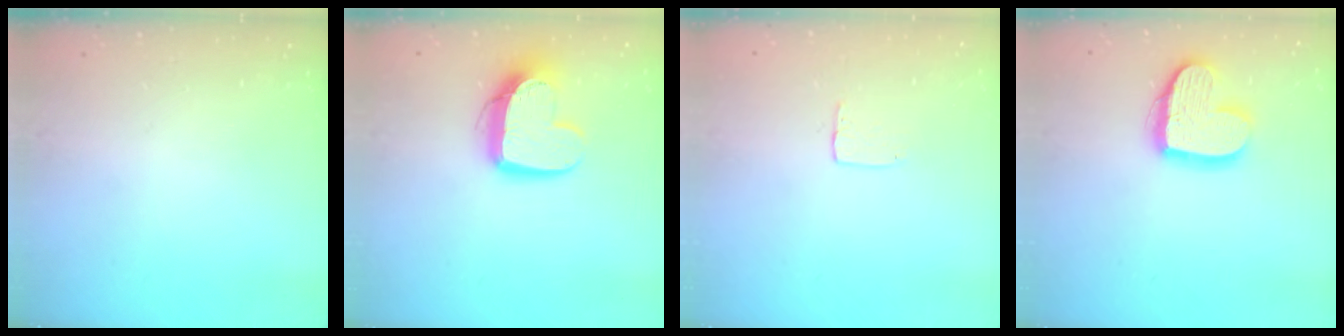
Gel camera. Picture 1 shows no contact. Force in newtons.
{"total": 12.9, "press": 12.8, "slide": 1.1}
{"total": 3.9, "press": 3.9, "slide": 0.1}
{"total": 14.9, "press": 14.8, "slide": 1.1}